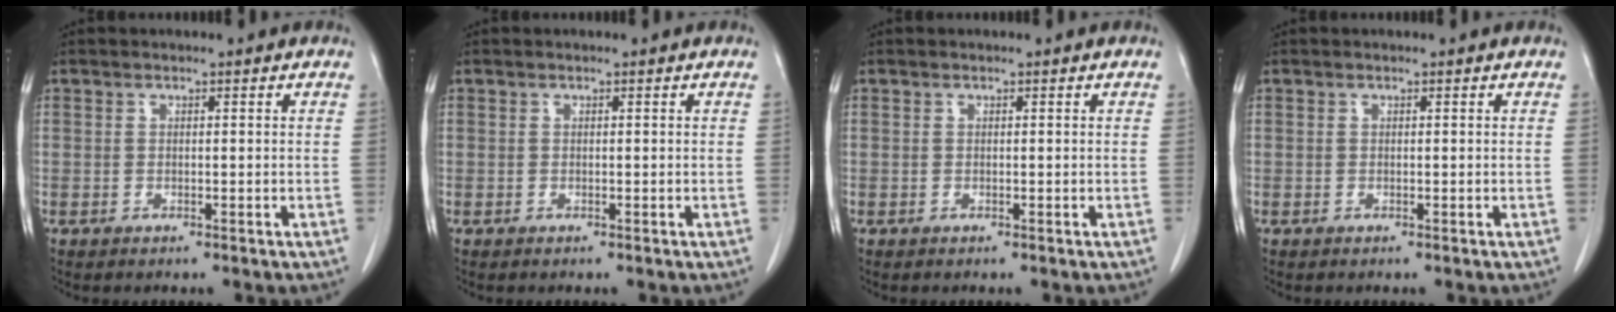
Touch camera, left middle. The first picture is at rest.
{"total": 0.0}
{"total": 0.0}
{"total": 0.0}